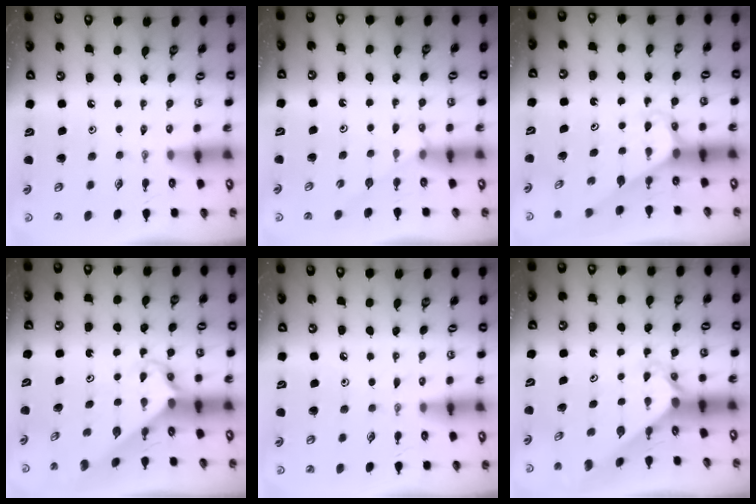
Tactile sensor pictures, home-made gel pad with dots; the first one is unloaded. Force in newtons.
{"total": 3.3, "press": 3.3, "slide": 0.4}
{"total": 3.2, "press": 3.2, "slide": 0.2}
{"total": 2.9, "press": 2.9, "slide": 0.3}
{"total": 3.0, "press": 3.0, "slide": 0.3}
{"total": 2.4, "press": 2.4, "slide": 0.1}